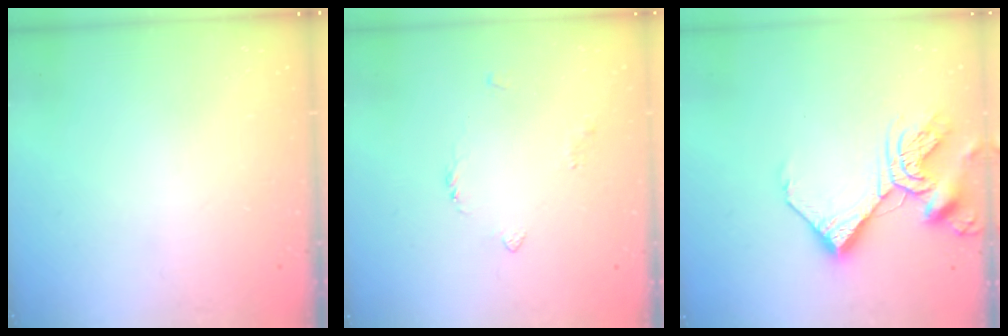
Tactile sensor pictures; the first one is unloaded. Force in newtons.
{"total": 3.1, "press": 3.1, "slide": 0.5}
{"total": 11.3, "press": 11.2, "slide": 1.5}